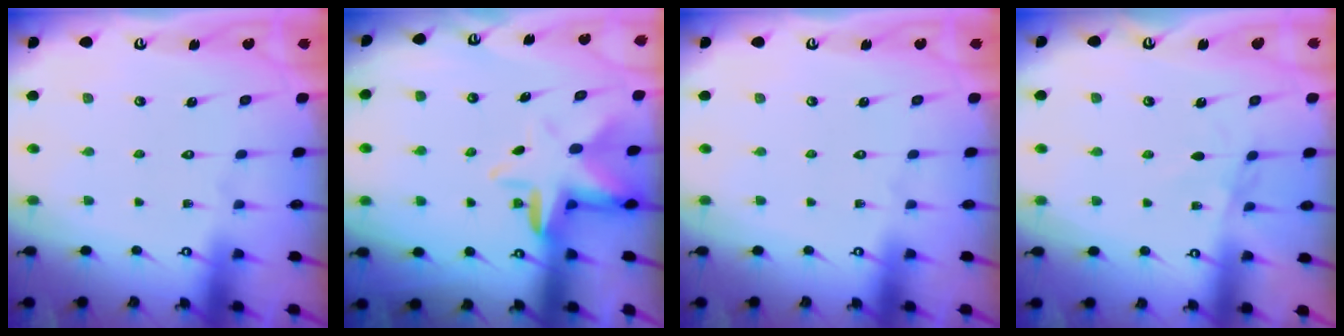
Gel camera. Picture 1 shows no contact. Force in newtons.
{"total": 6.7, "press": 6.6, "slide": 1.3}
{"total": 0.0}
{"total": 2.3, "press": 2.3, "slide": 0.4}